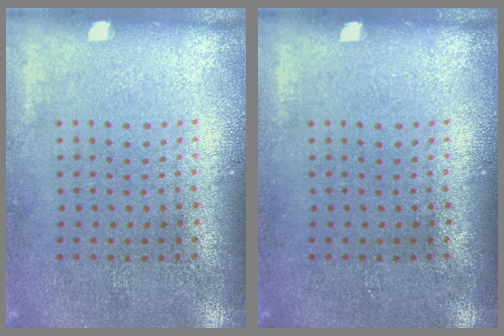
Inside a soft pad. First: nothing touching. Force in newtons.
{"total": 0.0}